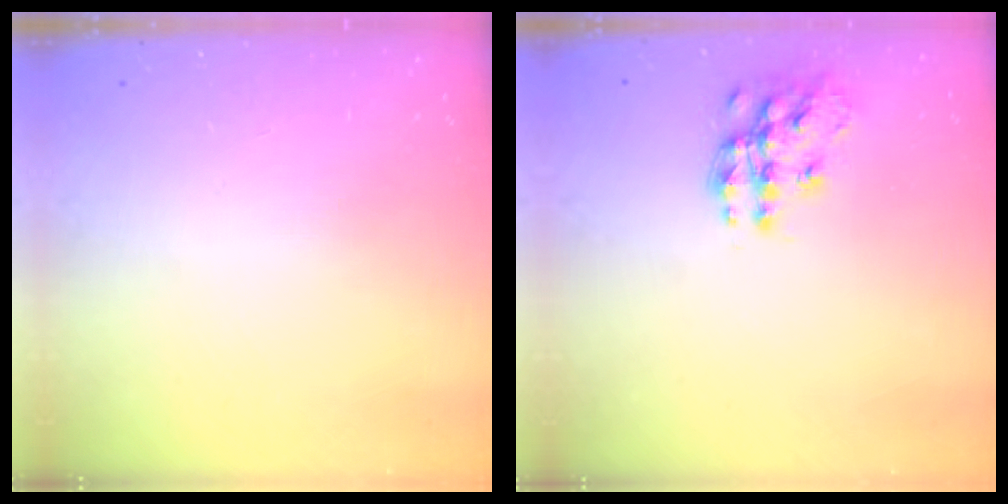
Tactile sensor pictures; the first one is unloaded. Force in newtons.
{"total": 13.2, "press": 13.1, "slide": 0.9}